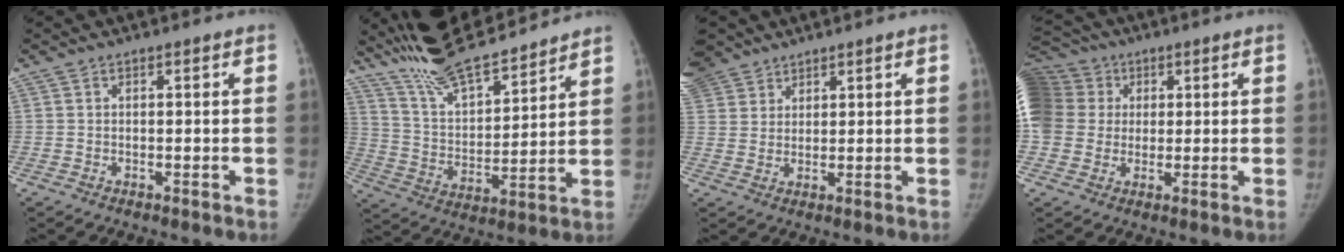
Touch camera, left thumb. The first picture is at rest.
{"total": 16.6, "force": [15.1, 3.0, 6.0], "torque": [-0.087, -0.069, 0.279]}
{"total": 10.8, "force": [7.5, 7.2, 2.6], "torque": [-0.066, 0.007, 0.158]}
{"total": 18.8, "force": [3.9, 16.5, 8.1], "torque": [-0.213, 0.055, 0.077]}